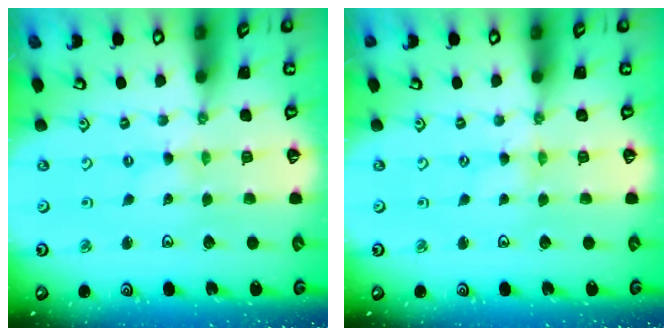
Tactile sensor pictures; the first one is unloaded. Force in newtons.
{"total": 0.0}